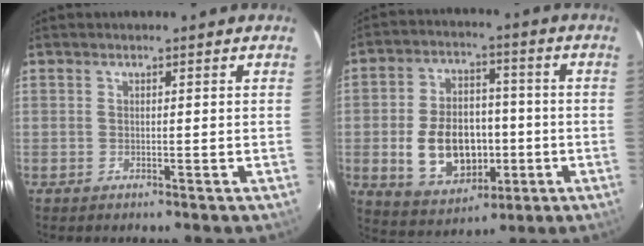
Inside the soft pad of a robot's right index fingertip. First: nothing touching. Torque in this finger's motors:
{"motor_torque": [1.06, -0.81, 0.34, 0.12]}